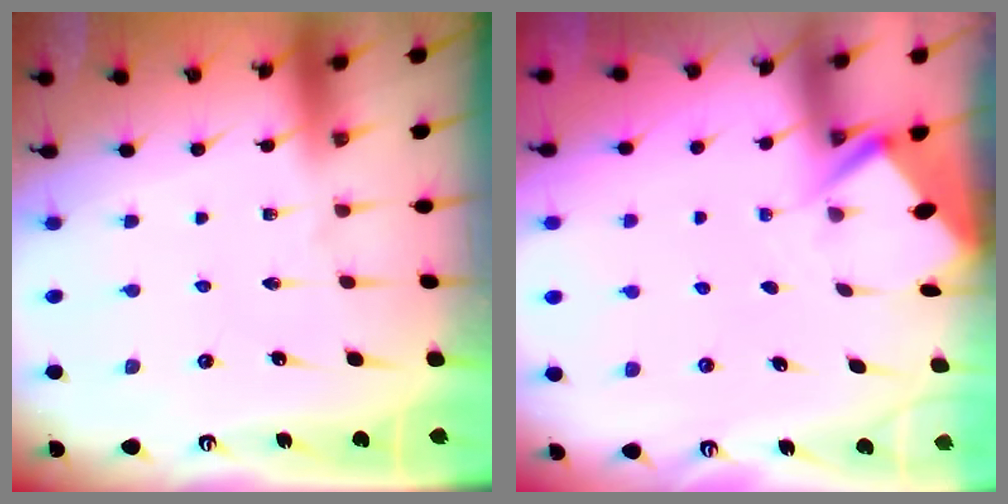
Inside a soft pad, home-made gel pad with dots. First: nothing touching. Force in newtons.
{"total": 2.7, "press": 2.7, "slide": 0.3}